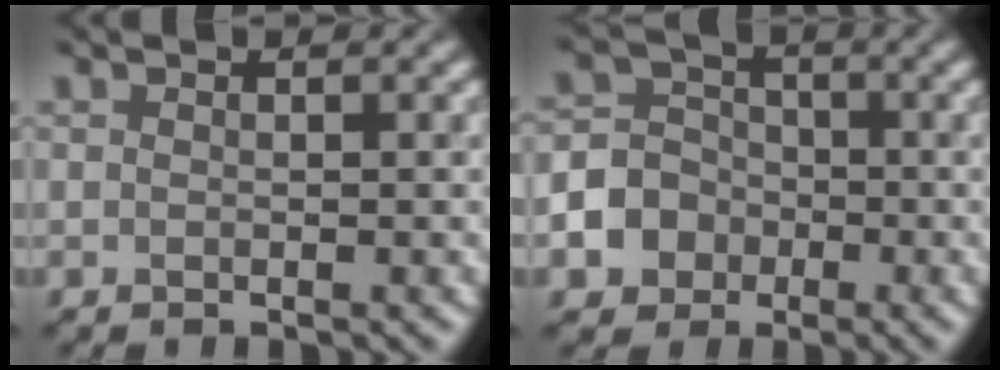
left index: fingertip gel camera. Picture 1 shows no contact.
{"total": 5.9, "force": [-2.9, 5.1, 0.8], "torque": [-0.002, -0.007, -0.069]}